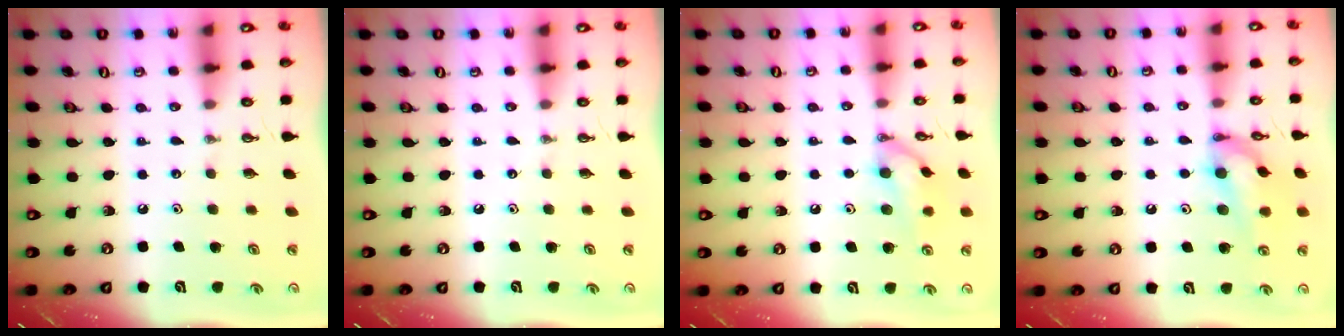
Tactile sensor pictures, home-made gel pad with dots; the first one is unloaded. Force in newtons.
{"total": 0.0}
{"total": 11.6, "press": 11.4, "slide": 1.7}
{"total": 13.3, "press": 13.3, "slide": 0.7}